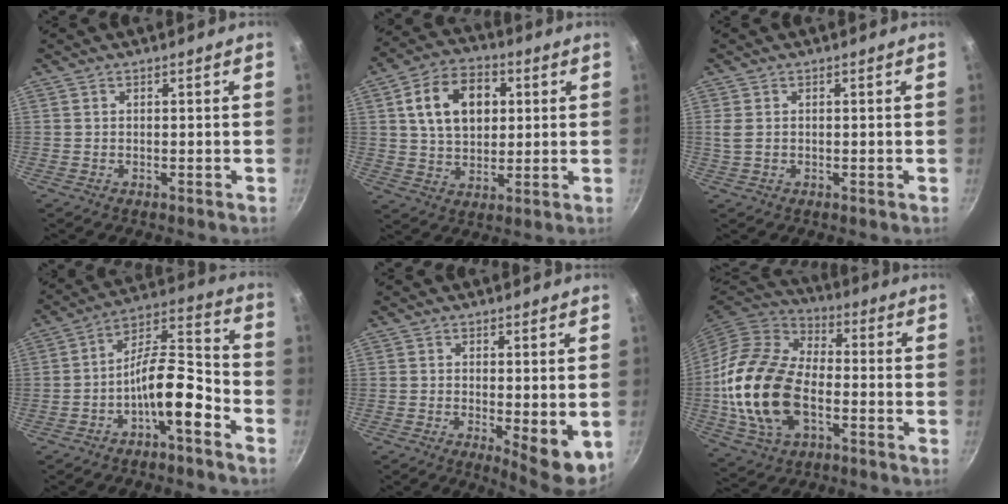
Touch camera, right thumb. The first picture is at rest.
{"total": 13.9, "force": [3.4, 9.6, 9.5], "torque": [-0.131, 0.006, 0.051]}
{"total": 2.2, "force": [0.2, 1.5, 1.6], "torque": [-0.030, 0.000, 0.006]}
{"total": 12.0, "force": [-5.7, 4.1, 9.8], "torque": [-0.150, 0.066, -0.100]}
{"total": 7.4, "force": [-0.8, 2.6, 6.9], "torque": [-0.083, -0.014, -0.003]}
{"total": 20.8, "force": [-3.7, 13.0, 15.8], "torque": [-0.295, 0.025, -0.075]}